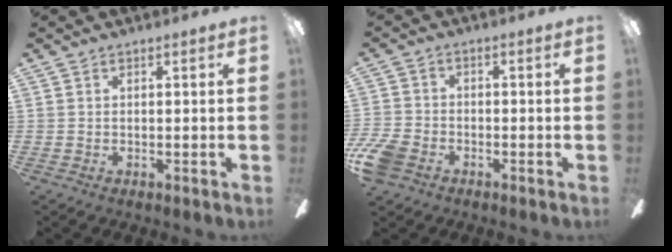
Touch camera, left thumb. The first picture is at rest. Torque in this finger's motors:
{"motor_torque": [-0.11, 0.23, -0.05, 0.14, 0.01]}